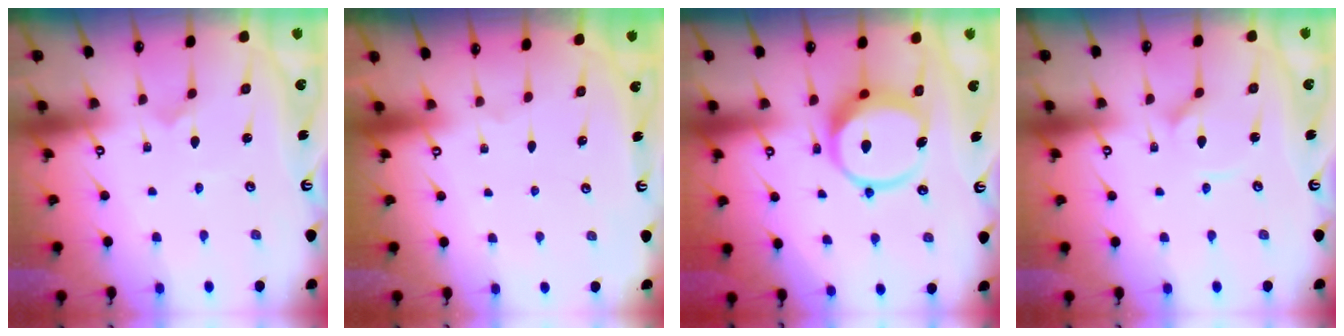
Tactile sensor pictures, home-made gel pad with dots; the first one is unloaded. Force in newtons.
{"total": 0.0}
{"total": 11.8, "press": 11.7, "slide": 1.6}
{"total": 1.8, "press": 1.8, "slide": 0.3}